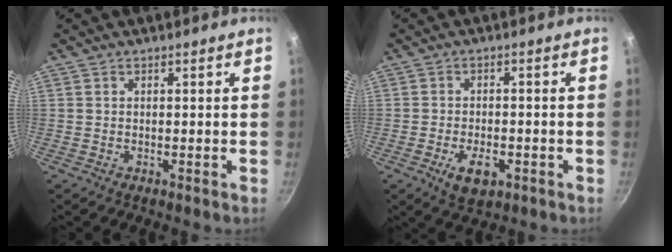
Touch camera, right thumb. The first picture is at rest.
{"total": 6.3, "force": [-2.6, 3.3, 4.7], "torque": [-0.072, 0.010, -0.035]}